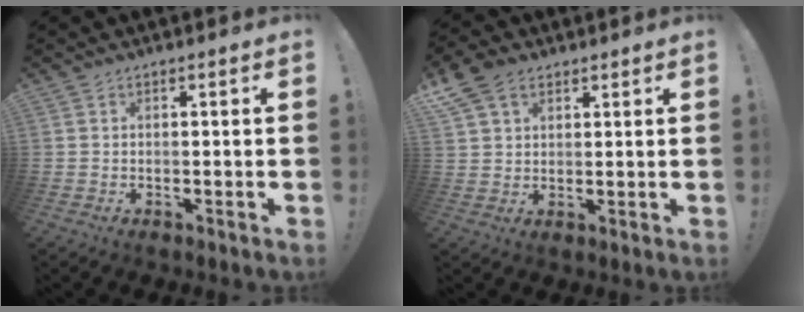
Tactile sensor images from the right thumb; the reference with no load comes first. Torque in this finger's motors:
{"motor_torque": [-0.49, 1.12, 0.22, -0.11, 0.02]}